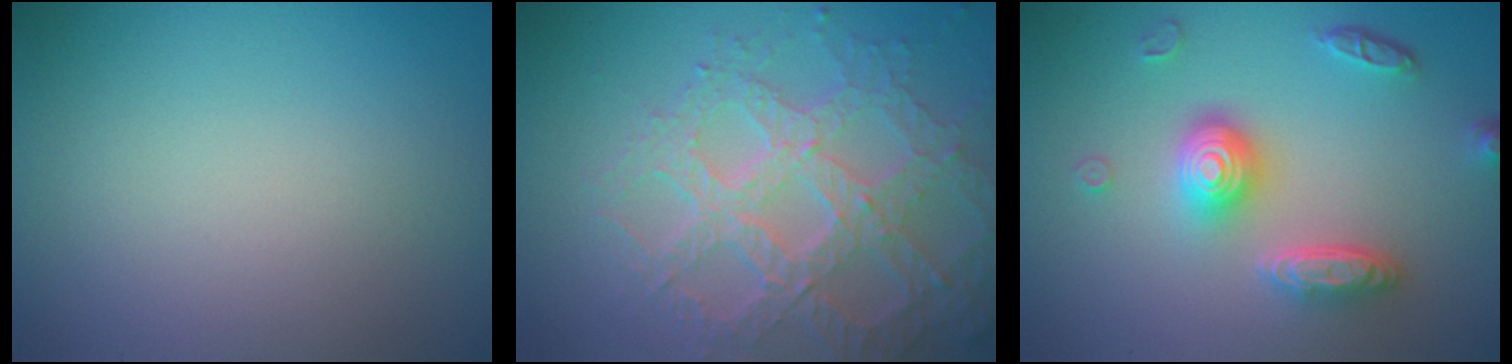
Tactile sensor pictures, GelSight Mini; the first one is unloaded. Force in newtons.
{"total": 7.1, "press": 5.1, "slide": 4.9}
{"total": 4.7, "press": 3.6, "slide": 3.0}